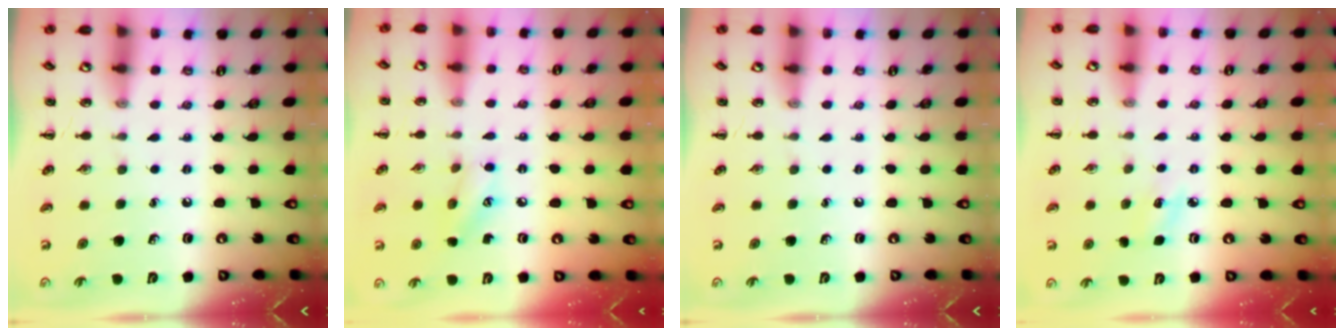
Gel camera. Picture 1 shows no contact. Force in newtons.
{"total": 8.2, "press": 8.1, "slide": 1.3}
{"total": 0.0}
{"total": 4.8, "press": 4.6, "slide": 1.3}